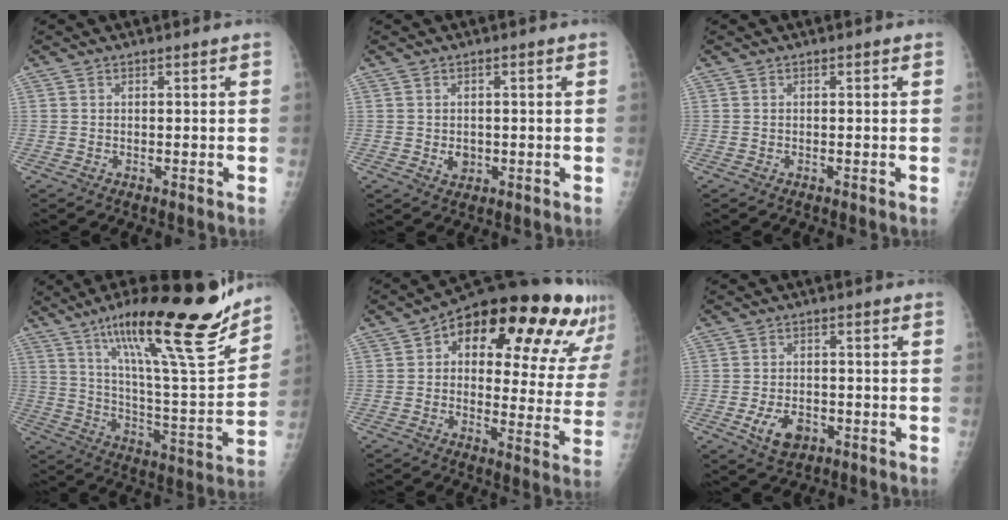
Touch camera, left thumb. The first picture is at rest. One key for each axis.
{"total": 2.7, "fx": -0.4, "fy": 2.2, "fz": 1.5, "tx": -0.010, "ty": 0.001, "tz": -0.001}
{"total": 0.0}
{"total": 26.0, "fx": 17.8, "fy": 3.9, "fz": 18.5, "tx": -0.268, "ty": -0.076, "tz": 0.293}
{"total": 25.1, "fx": 13.6, "fy": 11.0, "fz": 18.1, "tx": -0.204, "ty": -0.016, "tz": 0.173}
{"total": 6.2, "fx": -2.4, "fy": 4.0, "fz": 4.1, "tx": -0.063, "ty": 0.007, "tz": -0.036}